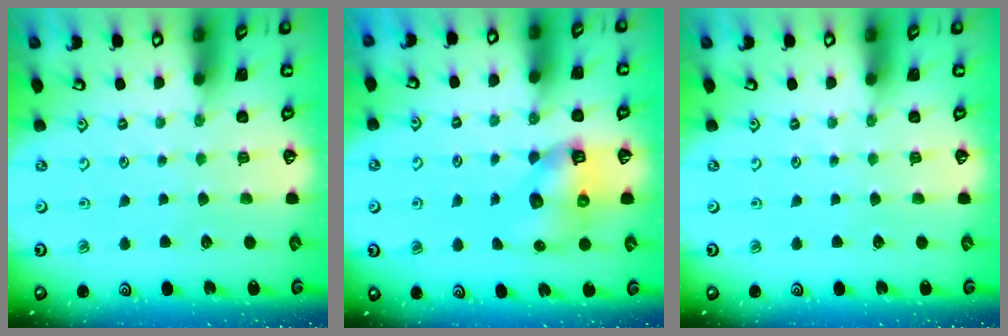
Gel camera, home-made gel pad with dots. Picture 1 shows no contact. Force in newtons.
{"total": 8.2, "press": 8.1, "slide": 1.0}
{"total": 0.0}